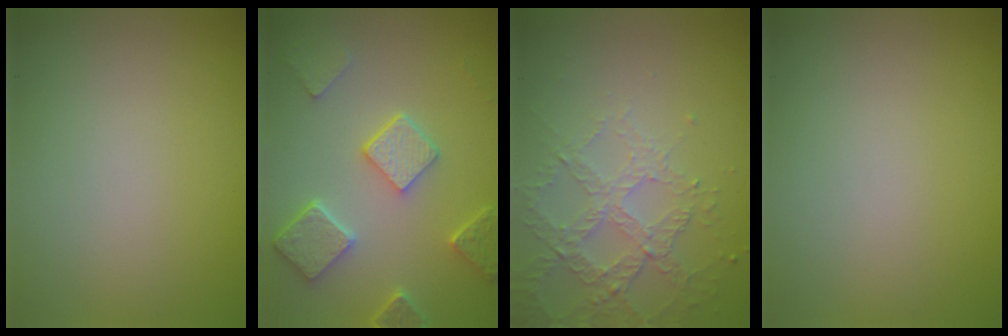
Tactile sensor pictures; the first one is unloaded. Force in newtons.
{"total": 4.8, "press": 3.8, "slide": 3.0}
{"total": 3.4, "press": 2.9, "slide": 1.8}
{"total": 0.0}